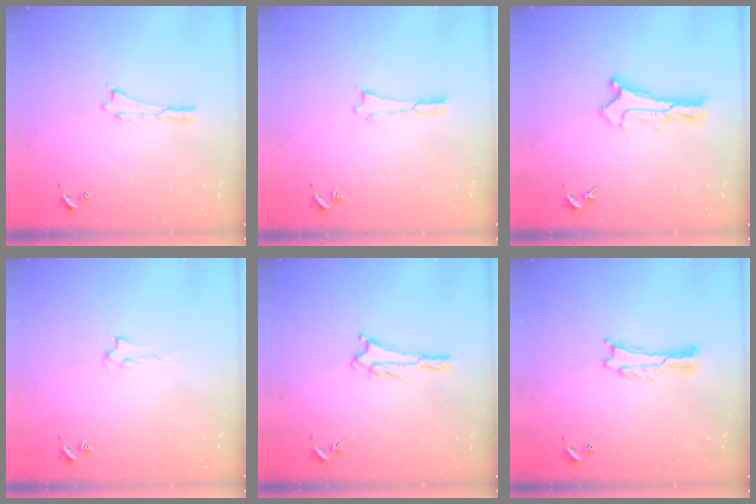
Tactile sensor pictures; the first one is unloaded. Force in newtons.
{"total": 0.0}
{"total": 0.8, "press": 0.8, "slide": 0.0}
{"total": 1.4, "press": 1.4, "slide": 0.2}
{"total": 1.7, "press": 1.7, "slide": 0.2}
{"total": 0.0}